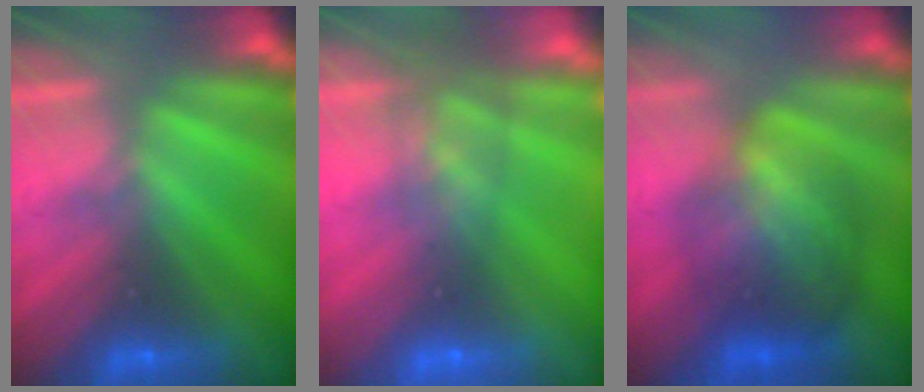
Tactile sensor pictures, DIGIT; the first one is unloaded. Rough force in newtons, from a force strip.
{"total": 5.9}
{"total": 8.4}